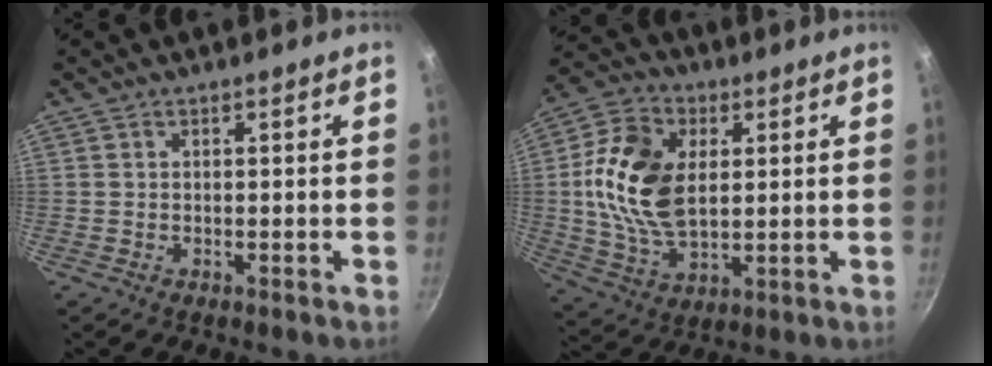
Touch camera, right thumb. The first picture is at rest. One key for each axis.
{"total": 17.1, "fx": 2.4, "fy": 10.8, "fz": 13.0, "tx": -0.229, "ty": -0.004, "tz": 0.041}